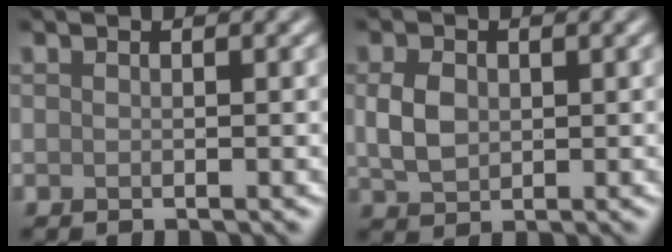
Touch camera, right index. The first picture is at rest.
{"total": 3.1, "force": [0.3, 2.2, 2.0], "torque": [-0.048, 0.001, 0.007]}